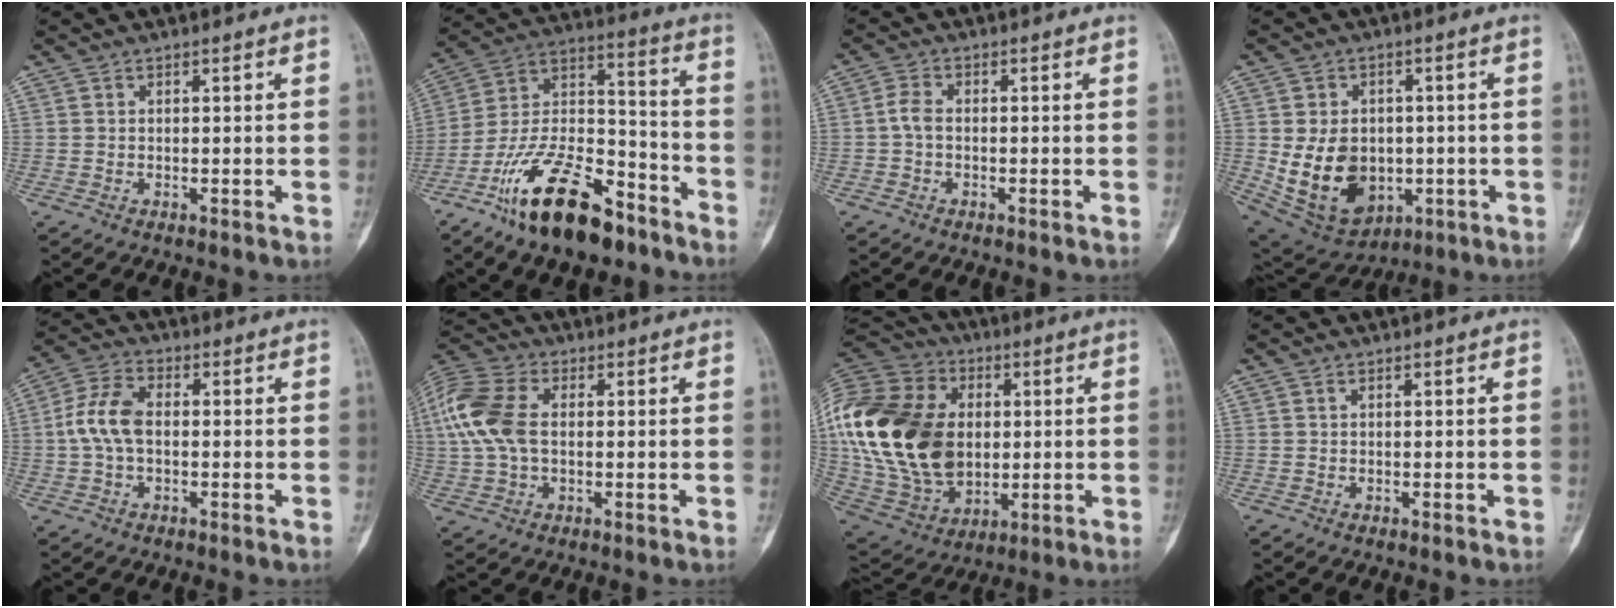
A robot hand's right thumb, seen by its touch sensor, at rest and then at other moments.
{"total": 20.8, "force": [-13.4, 9.2, 13.0], "torque": [-0.230, 0.089, -0.240]}
{"total": 2.6, "force": [-0.5, 1.6, 2.0], "torque": [-0.039, 0.009, -0.018]}
{"total": 14.6, "force": [-1.7, 11.0, 9.5], "torque": [-0.136, 0.004, 0.003]}
{"total": 7.9, "force": [-0.3, 4.5, 6.5], "torque": [-0.139, 0.022, -0.014]}
{"total": 12.6, "force": [1.1, 7.9, 9.7], "torque": [-0.219, 0.022, 0.016]}
{"total": 30.0, "force": [2.1, 21.4, 20.9], "torque": [-0.427, 0.003, 0.049]}
{"total": 0.0}